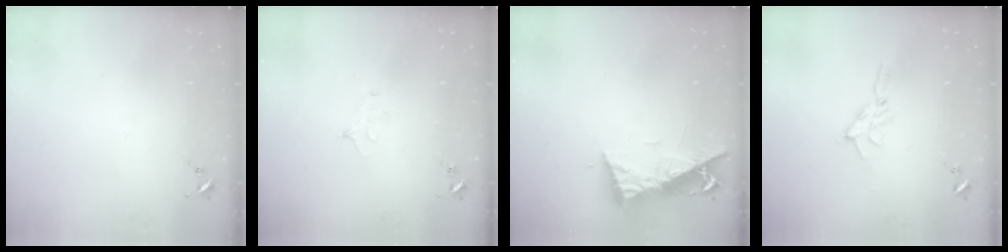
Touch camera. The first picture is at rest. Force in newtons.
{"total": 5.8, "press": 5.7, "slide": 0.6}
{"total": 9.7, "press": 9.7, "slide": 0.7}
{"total": 6.5, "press": 6.5, "slide": 0.7}